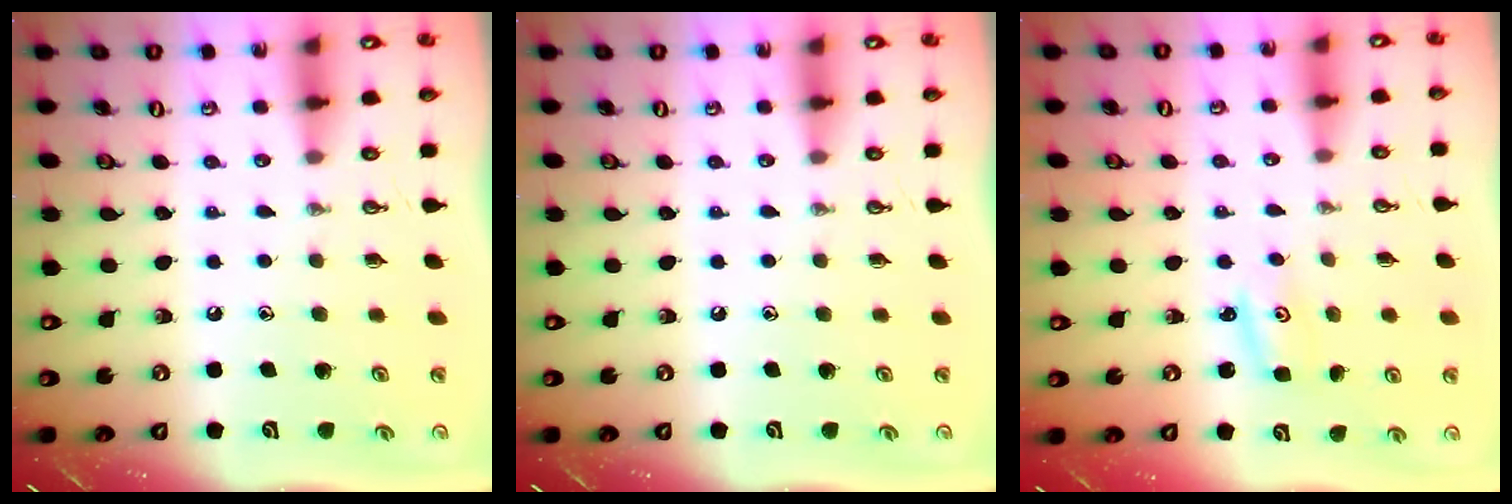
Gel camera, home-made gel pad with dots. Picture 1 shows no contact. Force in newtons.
{"total": 0.0}
{"total": 2.9, "press": 2.9, "slide": 0.3}